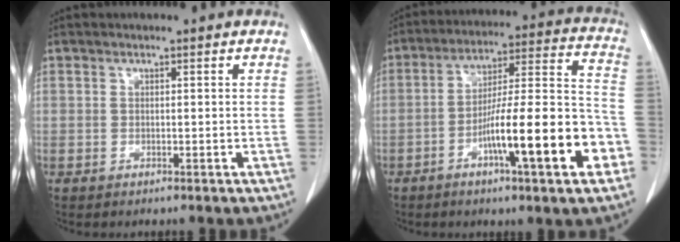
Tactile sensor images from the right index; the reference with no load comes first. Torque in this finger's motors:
{"motor_torque": [1.91, -0.23, 0.69, 0.21]}